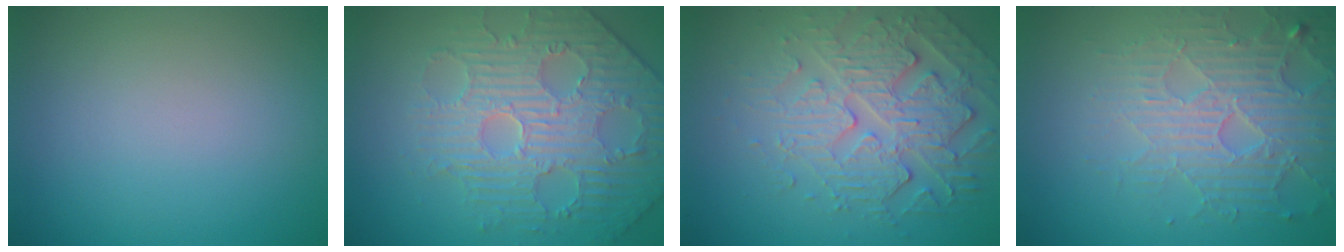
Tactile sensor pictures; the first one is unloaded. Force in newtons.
{"total": 4.7, "press": 4.7, "slide": 0.2}
{"total": 5.7, "press": 4.6, "slide": 3.3}
{"total": 4.6, "press": 4.4, "slide": 1.4}